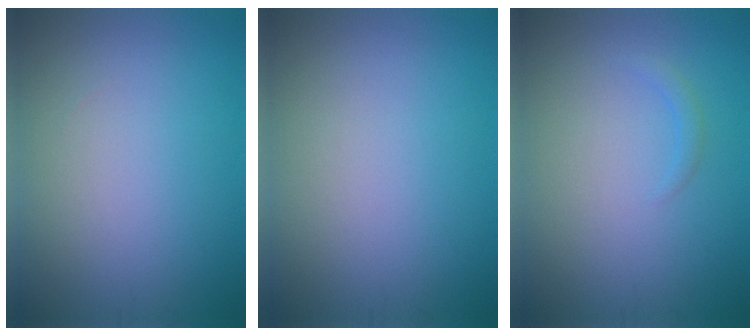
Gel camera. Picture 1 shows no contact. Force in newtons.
{"total": 0.0}
{"total": 0.8, "press": 0.8, "slide": 0.0}